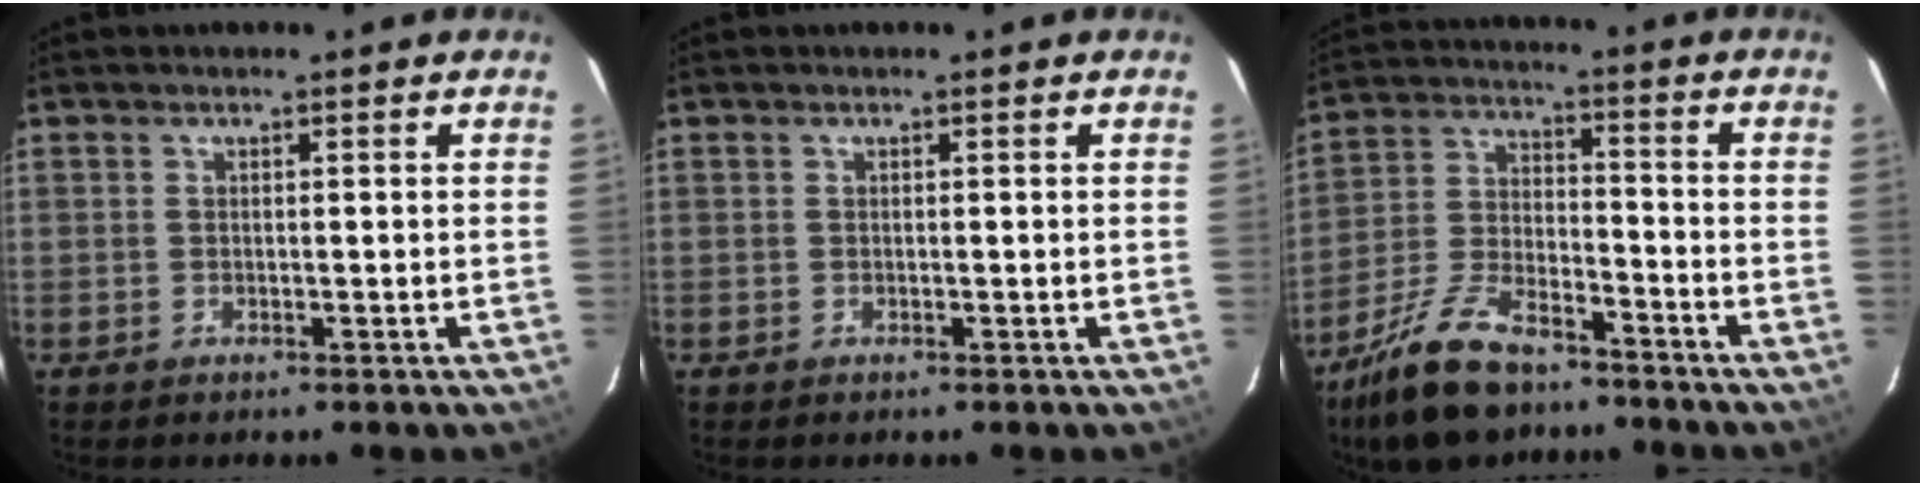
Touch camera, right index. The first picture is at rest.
{"total": 0.0}
{"total": 14.9, "force": [-11.2, 5.7, 8.0], "torque": [-0.181, -0.011, -0.210]}